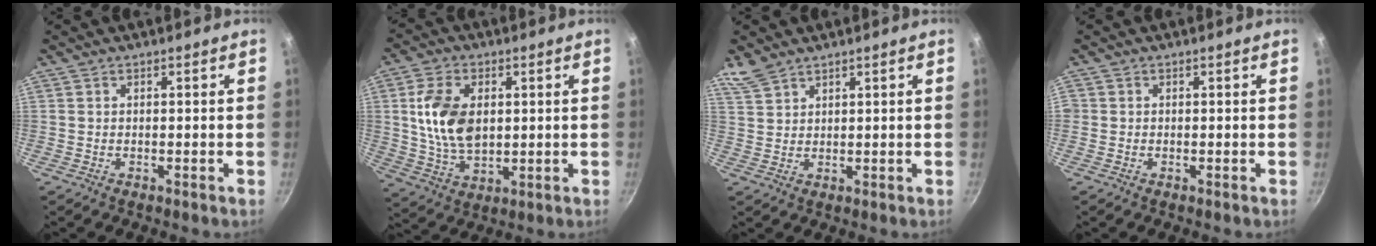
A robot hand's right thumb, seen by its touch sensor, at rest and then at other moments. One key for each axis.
{"total": 12.6, "fx": 2.0, "fy": 7.9, "fz": 9.6, "tx": -0.169, "ty": -0.014, "tz": 0.042}
{"total": 3.8, "fx": 3.3, "fy": 1.6, "fz": 1.0, "tx": -0.020, "ty": 0.001, "tz": 0.077}
{"total": 0.0}